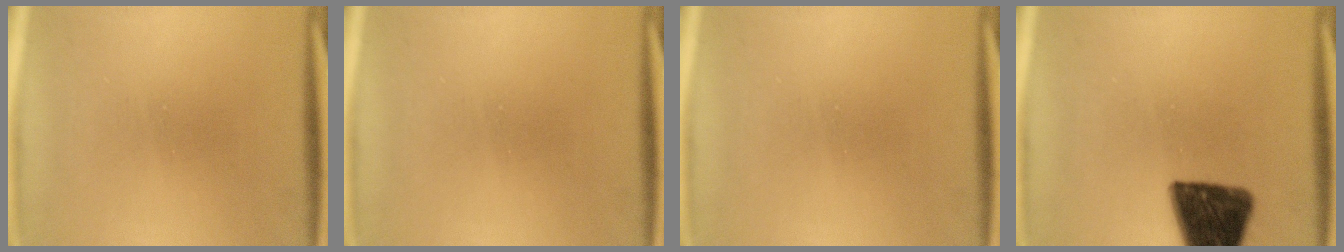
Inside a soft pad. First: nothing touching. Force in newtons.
{"total": 0.0}
{"total": 0.0}
{"total": 13.7}